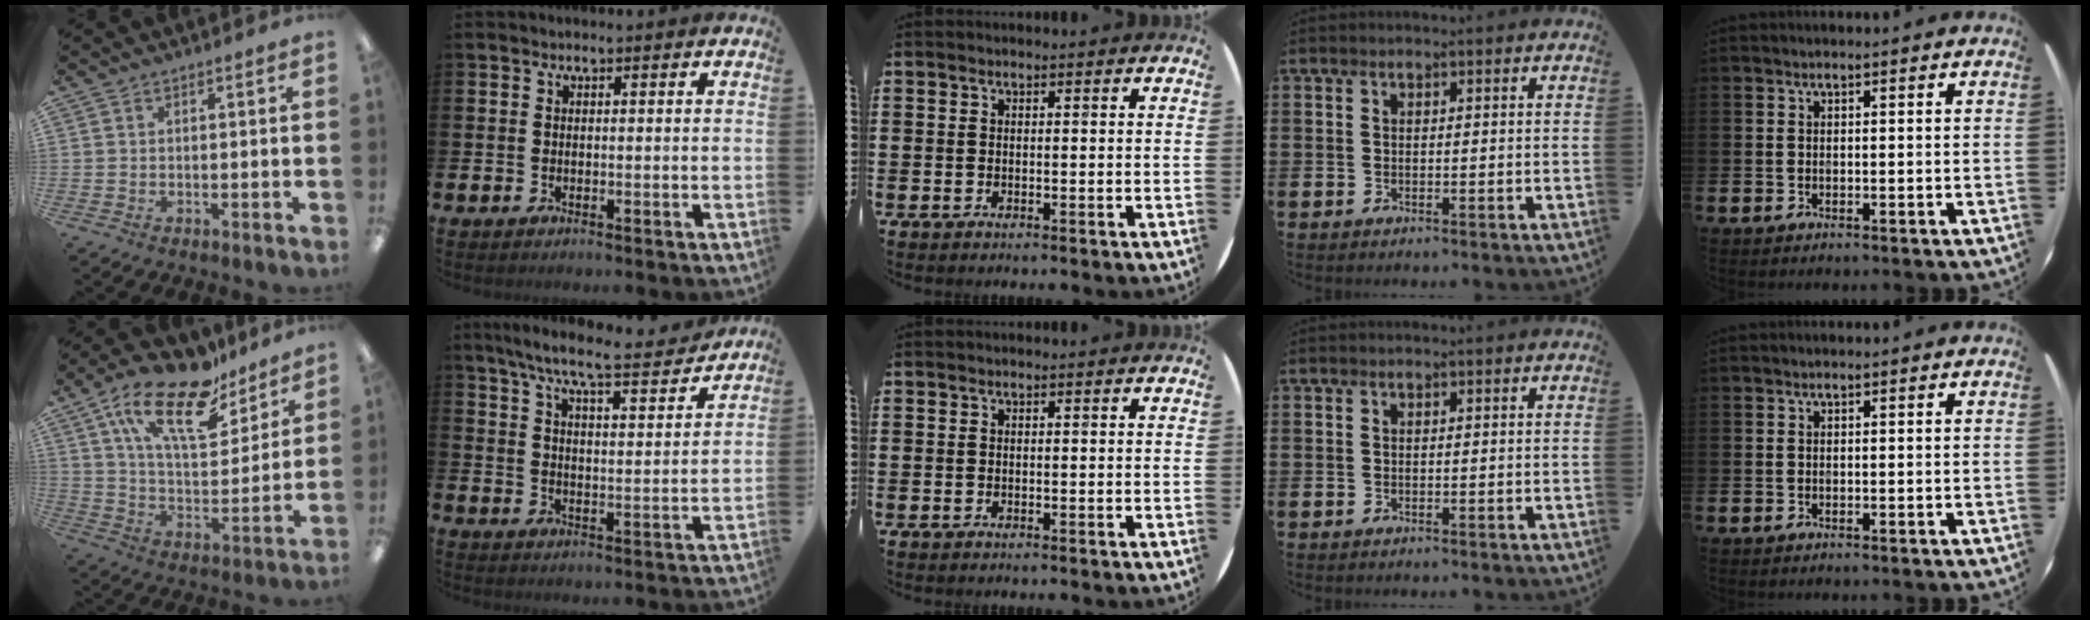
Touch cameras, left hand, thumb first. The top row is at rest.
{"thumb": {"total": 21.3, "force": [14.0, 8.8, 13.5], "torque": [-0.233, -0.068, 0.241]}, "index": {"total": 8.0, "force": [7.2, 0.4, 3.6], "torque": [-0.088, -0.048, 0.121]}}